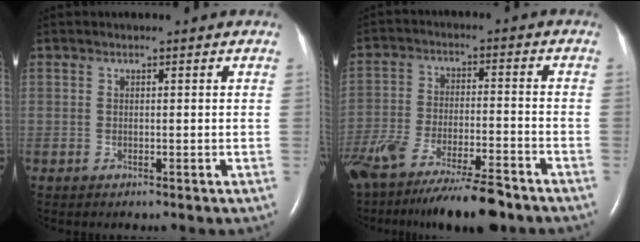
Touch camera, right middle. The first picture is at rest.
{"total": 20.0, "force": [-16.3, 3.3, 11.2], "torque": [-0.208, -0.041, -0.266]}